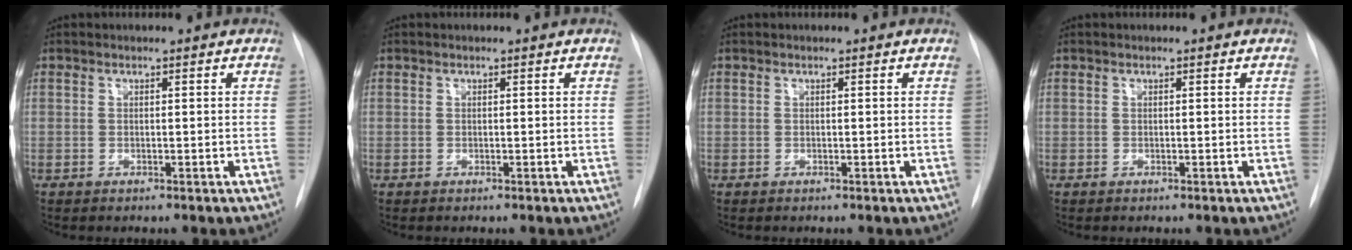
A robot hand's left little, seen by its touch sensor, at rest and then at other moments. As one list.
[{"total": 0.0}, {"total": 0.0}, {"total": 0.0}]